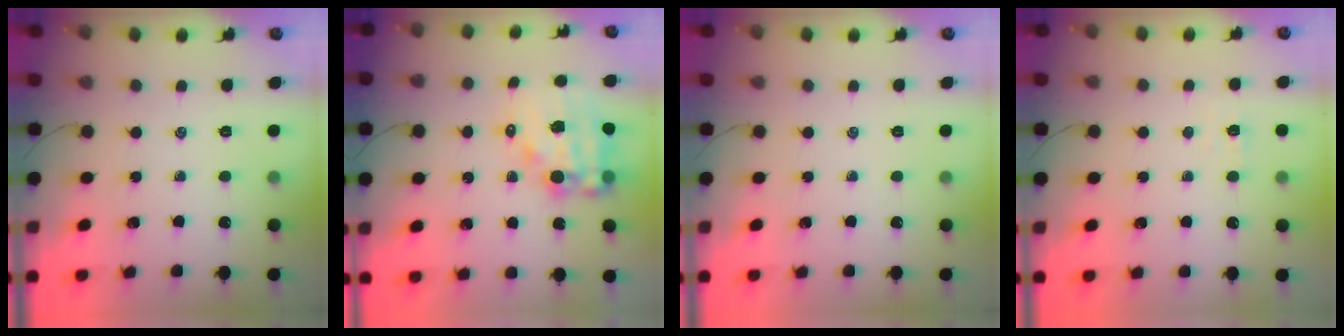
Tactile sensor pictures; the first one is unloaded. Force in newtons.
{"total": 13.8, "press": 13.4, "slide": 3.3}
{"total": 0.0}
{"total": 2.2, "press": 2.0, "slide": 0.8}